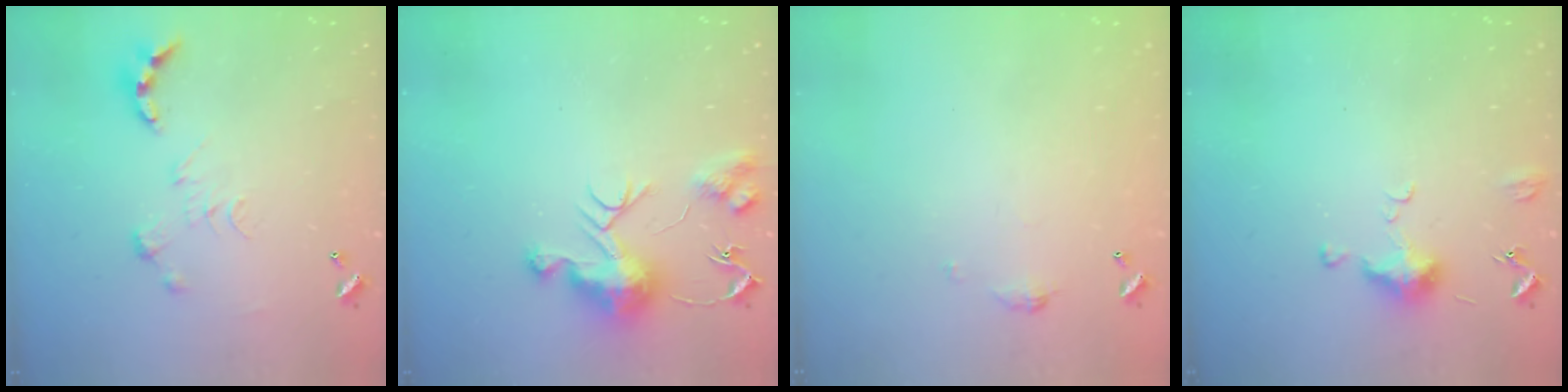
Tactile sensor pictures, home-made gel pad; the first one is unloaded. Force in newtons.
{"total": 10.6, "press": 10.6, "slide": 0.9}
{"total": 3.5, "press": 3.5, "slide": 0.6}
{"total": 5.9, "press": 5.8, "slide": 0.9}